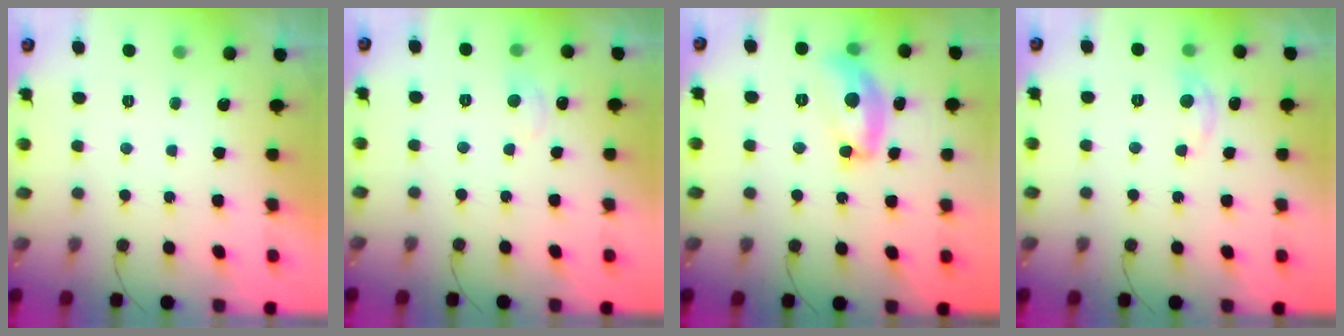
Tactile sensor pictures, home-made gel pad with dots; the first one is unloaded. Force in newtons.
{"total": 5.8, "press": 5.8, "slide": 0.7}
{"total": 14.0, "press": 14.0, "slide": 1.0}
{"total": 6.1, "press": 6.0, "slide": 0.9}